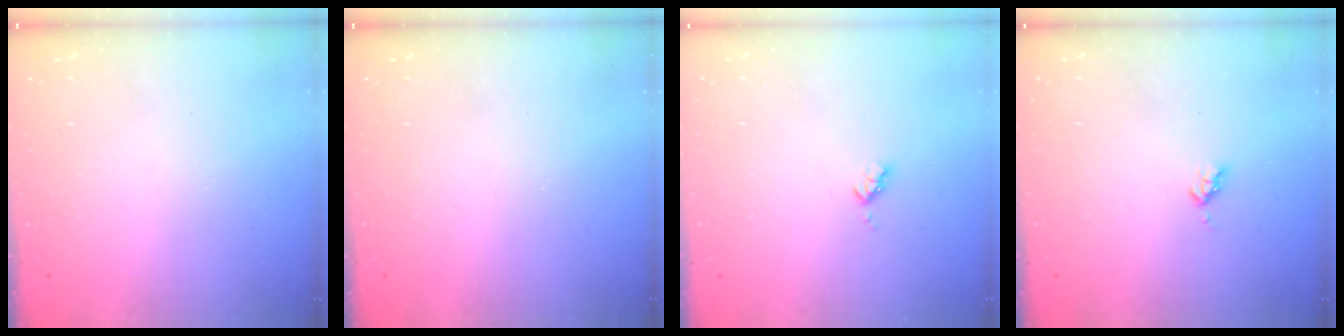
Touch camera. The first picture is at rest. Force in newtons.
{"total": 0.0}
{"total": 3.0, "press": 3.0, "slide": 0.3}
{"total": 2.7, "press": 2.6, "slide": 0.5}